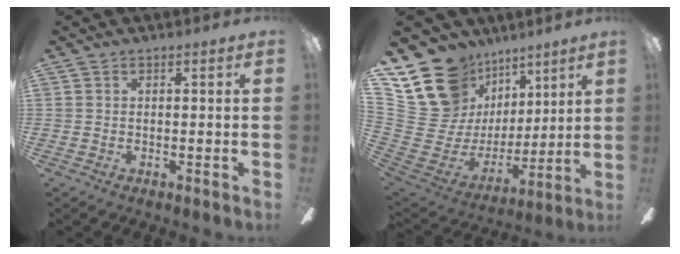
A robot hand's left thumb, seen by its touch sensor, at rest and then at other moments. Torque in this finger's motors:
{"motor_torque": [0.91, -0.44, -0.38, -0.78, 0.04]}